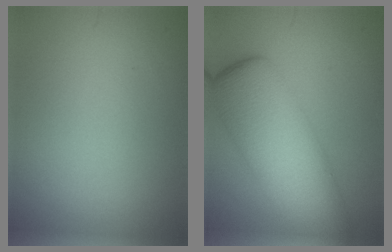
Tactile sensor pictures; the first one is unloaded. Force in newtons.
{"total": 10.3, "press": 10.3, "slide": 0.4}